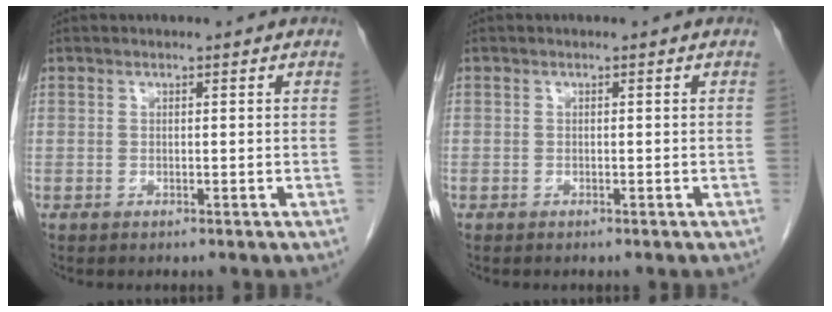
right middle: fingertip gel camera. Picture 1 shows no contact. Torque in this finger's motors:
{"motor_torque": [1.14, -0.38, 0.00, -0.13]}